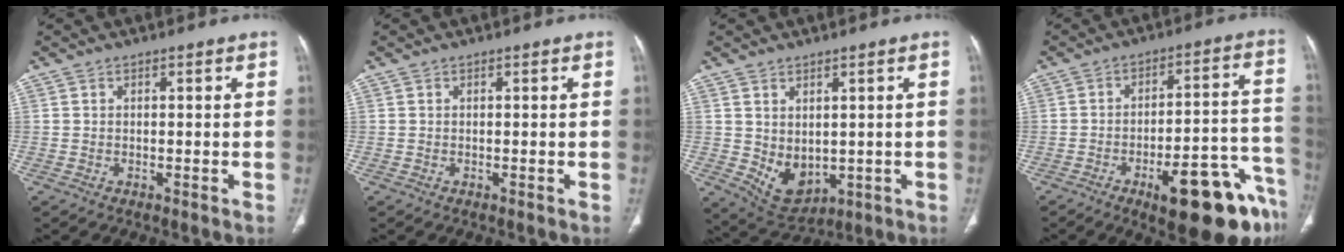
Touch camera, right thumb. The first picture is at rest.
{"total": 0.0}
{"total": 7.3, "force": [0.0, 5.1, 5.2], "torque": [-0.069, -0.010, 0.030]}
{"total": 19.6, "force": [-11.0, 5.4, 15.4], "torque": [-0.131, 0.076, -0.146]}